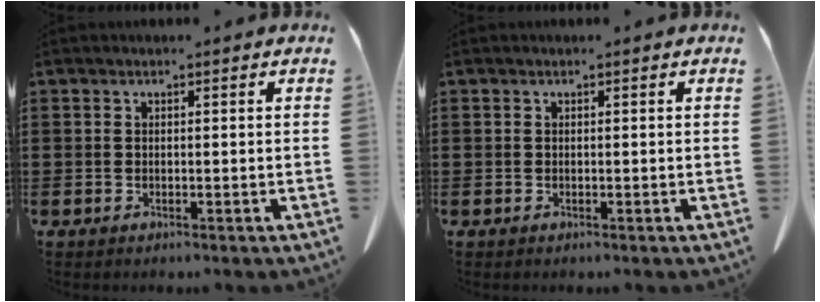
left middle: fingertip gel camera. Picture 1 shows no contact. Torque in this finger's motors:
{"motor_torque": [-0.07, 0.05, 0.00, -0.01]}